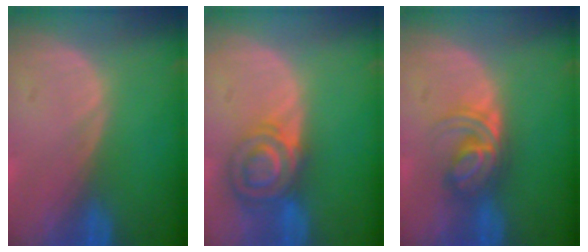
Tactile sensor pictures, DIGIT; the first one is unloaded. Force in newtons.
{"total": 7.3, "press": 6.1, "slide": 4.0}
{"total": 5.9, "press": 5.2, "slide": 2.9}